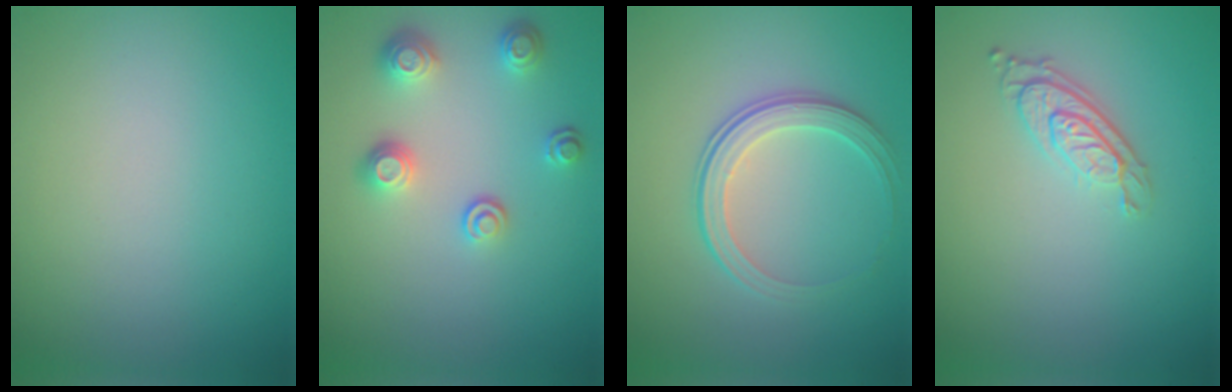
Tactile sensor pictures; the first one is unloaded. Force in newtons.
{"total": 3.0, "press": 2.6, "slide": 1.6}
{"total": 2.8, "press": 2.2, "slide": 1.8}
{"total": 3.0, "press": 2.1, "slide": 2.1}